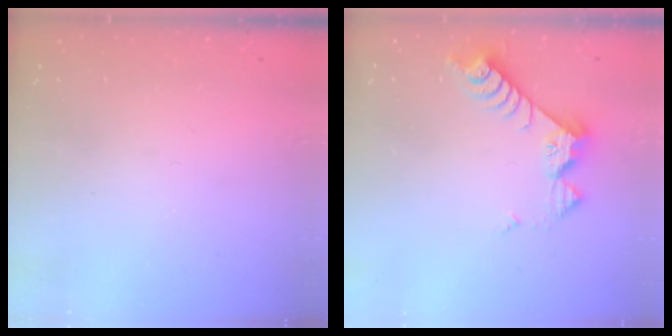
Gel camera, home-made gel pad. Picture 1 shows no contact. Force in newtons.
{"total": 8.6, "press": 8.5, "slide": 0.8}